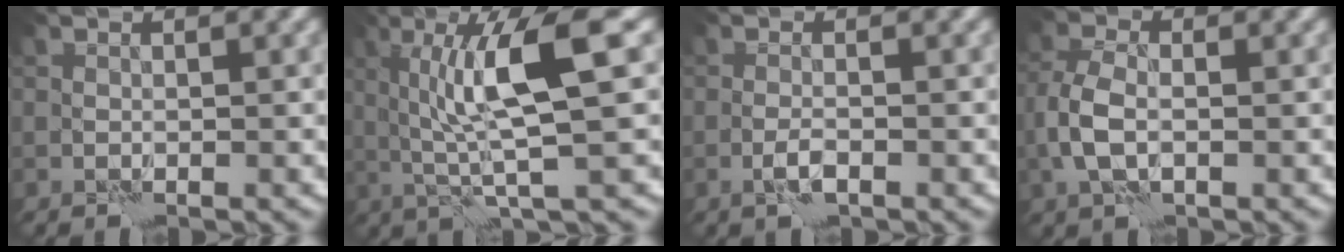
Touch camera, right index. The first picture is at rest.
{"total": 7.6, "force": [1.9, 1.2, 7.3], "torque": [-0.119, 0.002, 0.035]}
{"total": 1.2, "force": [-0.5, 0.1, 1.0], "torque": [-0.022, 0.000, -0.013]}
{"total": 3.6, "force": [-0.5, 2.1, 2.9], "torque": [-0.070, 0.001, -0.015]}